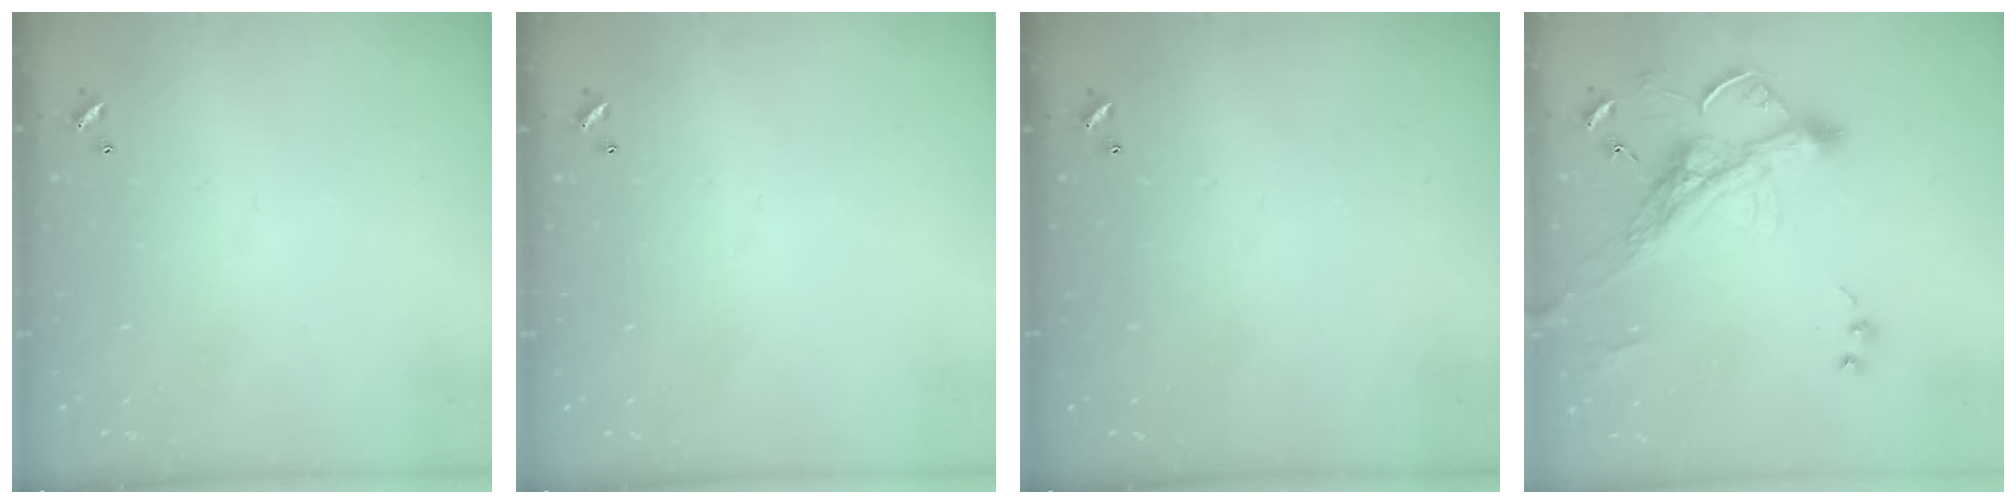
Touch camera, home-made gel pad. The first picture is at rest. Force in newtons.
{"total": 0.0}
{"total": 0.0}
{"total": 5.2, "press": 4.9, "slide": 1.6}